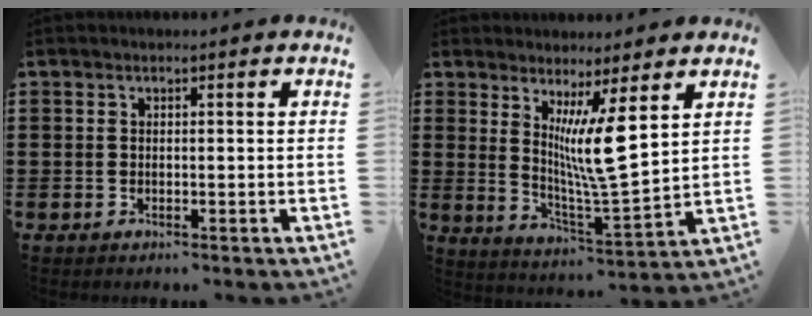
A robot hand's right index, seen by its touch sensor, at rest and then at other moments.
{"total": 8.9, "force": [3.9, 0.0, 7.9], "torque": [-0.143, -0.028, 0.063]}